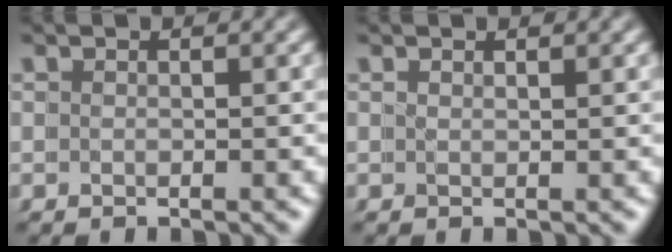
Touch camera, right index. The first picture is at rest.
{"total": 1.8, "force": [0.3, -1.1, -1.3], "torque": [0.019, -0.004, 0.009]}